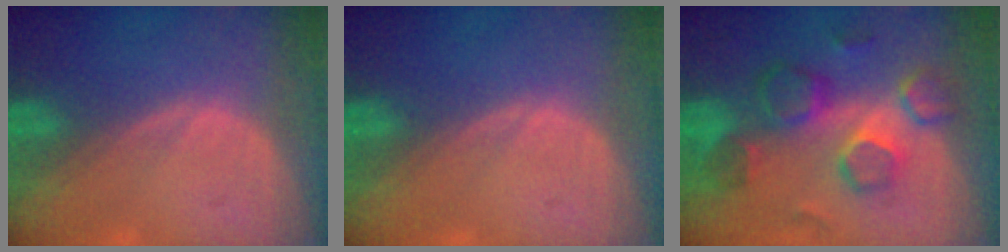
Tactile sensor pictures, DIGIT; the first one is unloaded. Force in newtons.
{"total": 0.0}
{"total": 8.5, "press": 8.3, "slide": 2.1}